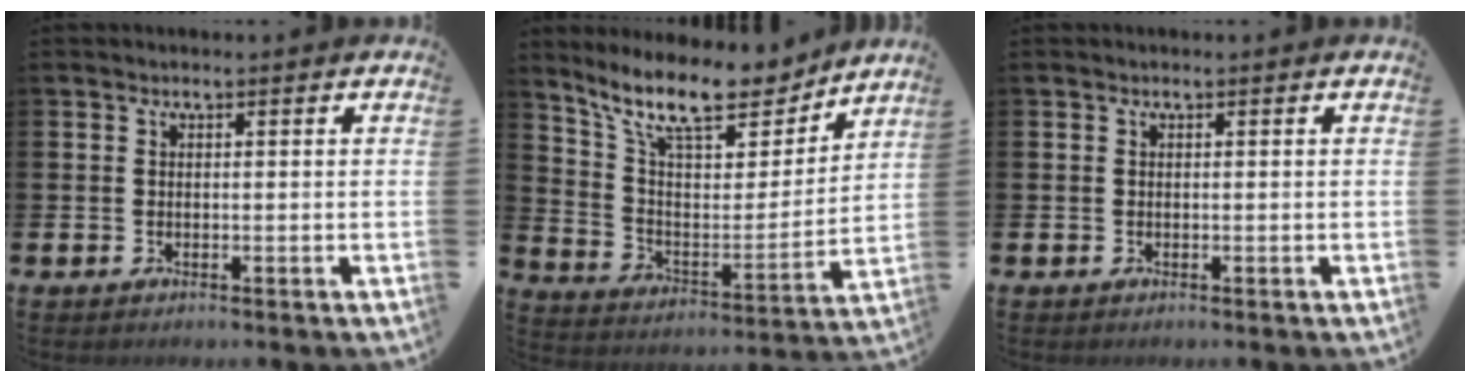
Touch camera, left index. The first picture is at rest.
{"total": 12.7, "force": [10.8, 3.7, 5.6], "torque": [-0.143, -0.064, 0.190]}
{"total": 0.0}